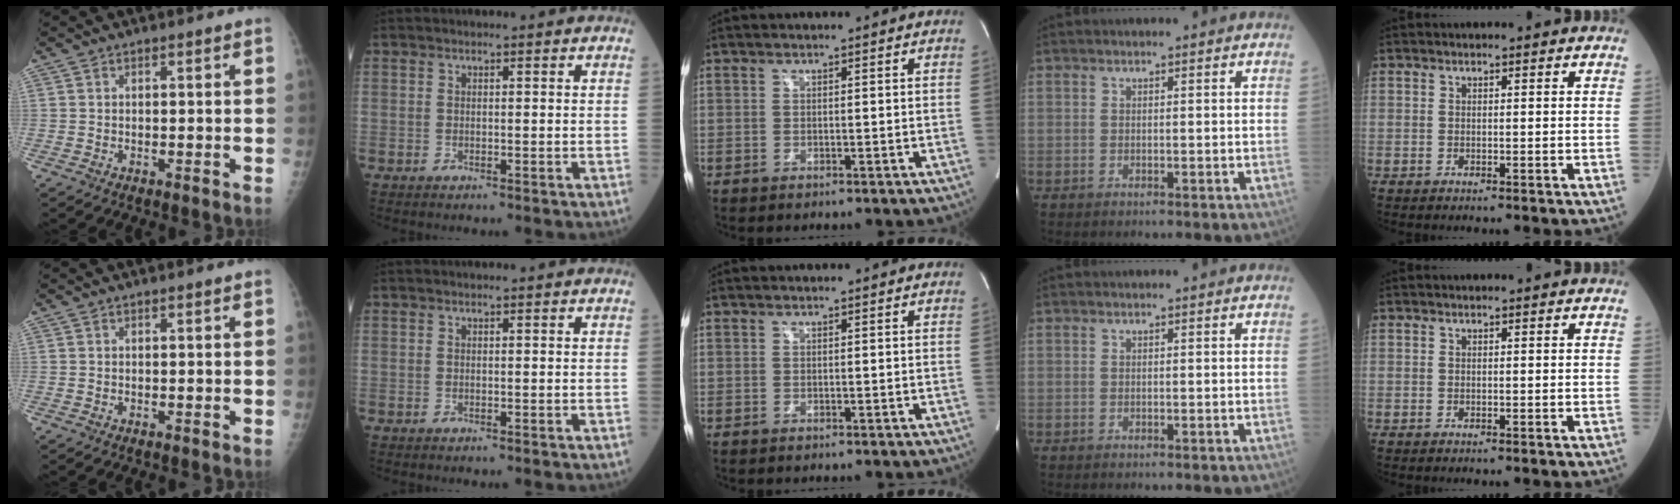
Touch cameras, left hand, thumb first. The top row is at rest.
{}